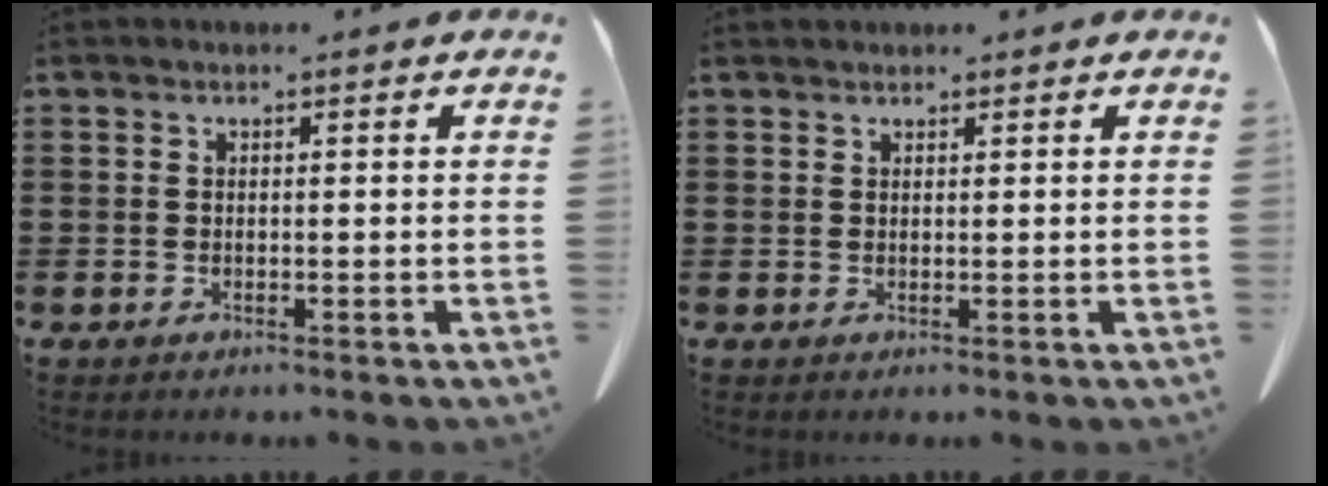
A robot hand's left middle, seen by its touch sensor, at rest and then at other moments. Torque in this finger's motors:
{"motor_torque": [0.14, 0.05, -0.09, -0.01]}